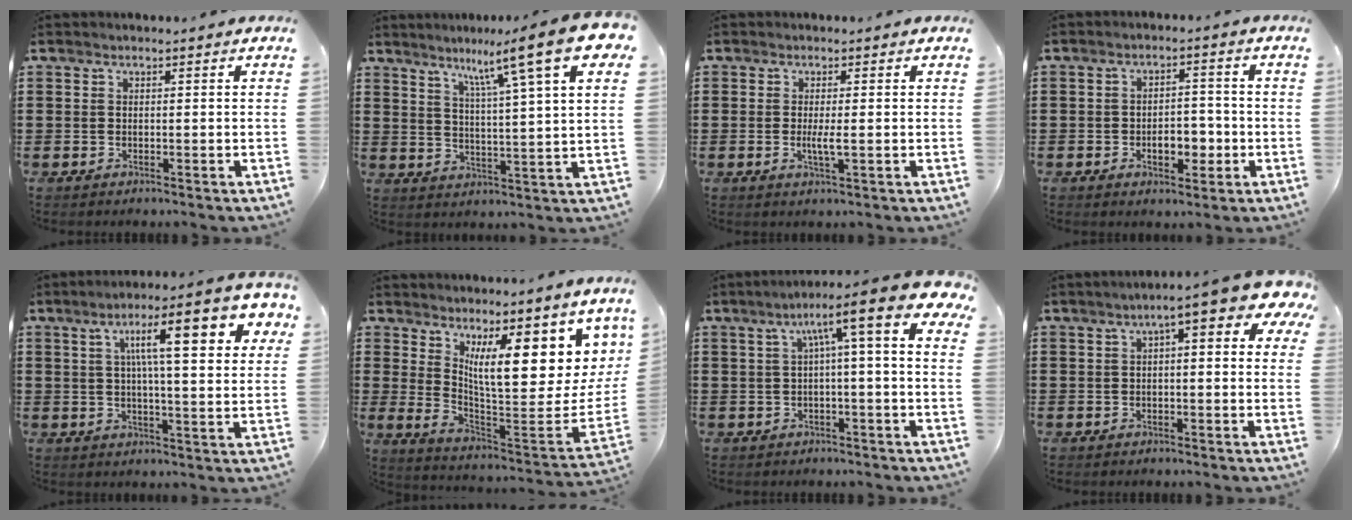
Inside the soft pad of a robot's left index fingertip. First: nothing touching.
{"total": 12.2, "force": [8.1, 0.4, 9.1], "torque": [-0.166, -0.036, 0.123]}
{"total": 2.6, "force": [-0.3, 0.3, 2.5], "torque": [-0.053, -0.007, -0.007]}
{"total": 5.3, "force": [-1.7, 3.0, 4.0], "torque": [-0.058, 0.002, -0.035]}
{"total": 13.4, "force": [6.0, 2.9, 11.7], "torque": [-0.199, -0.011, 0.086]}
{"total": 13.3, "force": [7.2, 3.7, 10.6], "torque": [-0.170, -0.070, 0.122]}
{"total": 8.6, "force": [2.6, 0.5, 8.2], "torque": [-0.139, -0.030, 0.032]}
{"total": 5.9, "force": [2.7, 0.8, 5.1], "torque": [-0.088, -0.014, 0.040]}